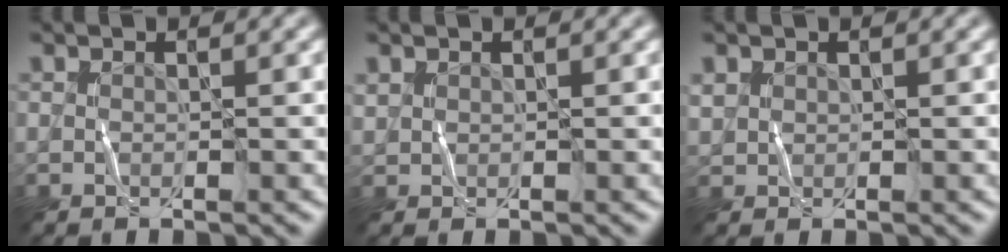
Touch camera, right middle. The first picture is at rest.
{"total": 0.6, "force": [0.5, 0.3, -0.2], "torque": [0.000, 0.001, 0.011]}
{"total": 0.9, "force": [0.6, 0.6, -0.2], "torque": [-0.006, 0.001, 0.014]}